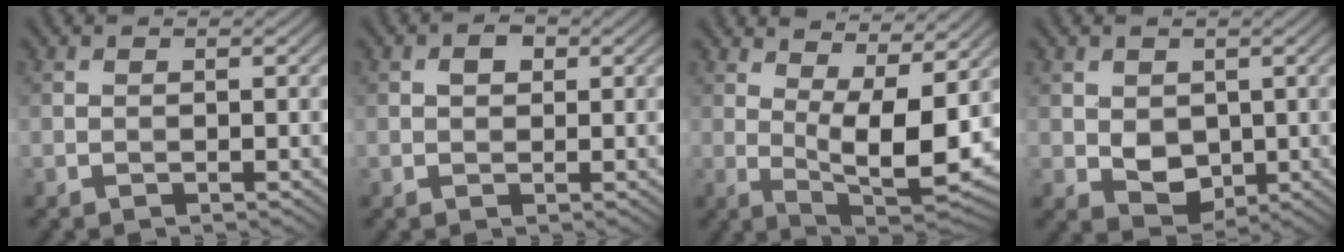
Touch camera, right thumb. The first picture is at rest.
{"total": 1.7, "force": [0.6, 1.2, 1.1], "torque": [-0.020, 0.003, 0.006]}
{"total": 11.8, "force": [4.0, 4.4, 10.2], "torque": [-0.181, -0.005, 0.071]}
{"total": 4.2, "force": [0.8, 3.3, 2.4], "torque": [-0.064, -0.008, 0.021]}